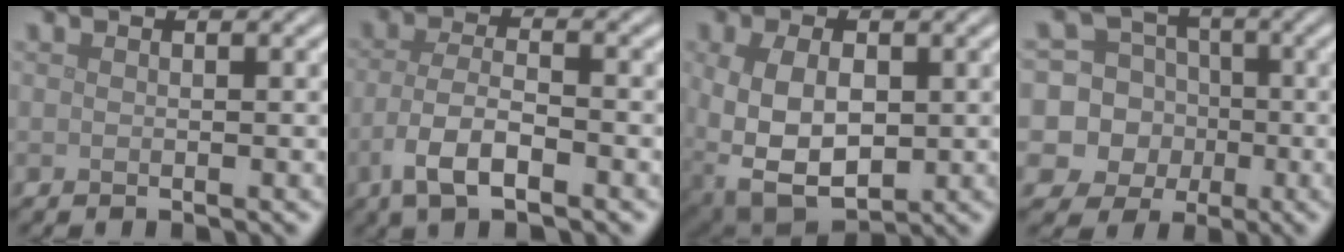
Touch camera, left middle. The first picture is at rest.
{"total": 4.9, "force": [-2.4, 1.8, 3.9], "torque": [-0.082, -0.002, -0.049]}
{"total": 8.9, "force": [-0.4, 6.0, 6.7], "torque": [-0.149, -0.023, 0.013]}
{"total": 12.1, "force": [-1.8, 11.7, 2.7], "torque": [-0.095, 0.017, -0.054]}